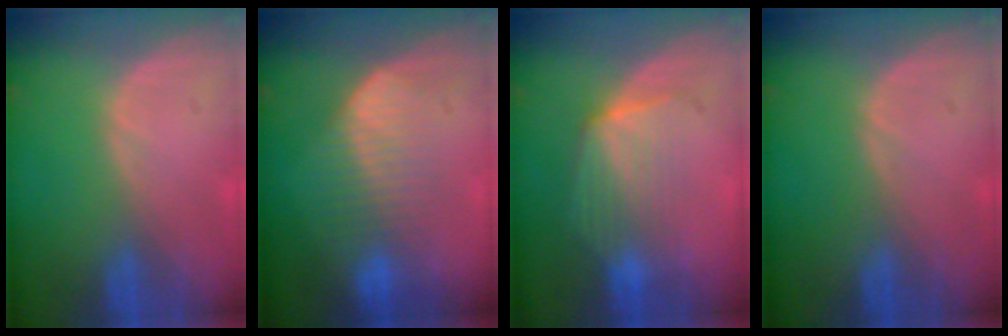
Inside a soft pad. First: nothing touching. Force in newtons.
{"total": 6.7, "press": 6.6, "slide": 1.4}
{"total": 7.2, "press": 6.7, "slide": 2.6}
{"total": 0.0}